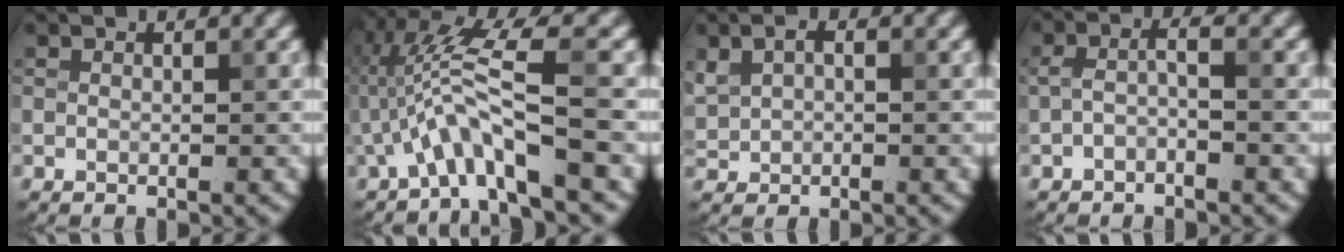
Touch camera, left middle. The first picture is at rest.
{"total": 5.8, "force": [-2.0, 0.6, 5.4], "torque": [-0.114, 0.018, -0.036]}
{"total": 2.2, "force": [0.5, 1.6, 1.4], "torque": [-0.033, 0.004, 0.010]}
{"total": 1.8, "force": [-0.8, 0.4, 1.6], "torque": [-0.033, 0.008, -0.022]}